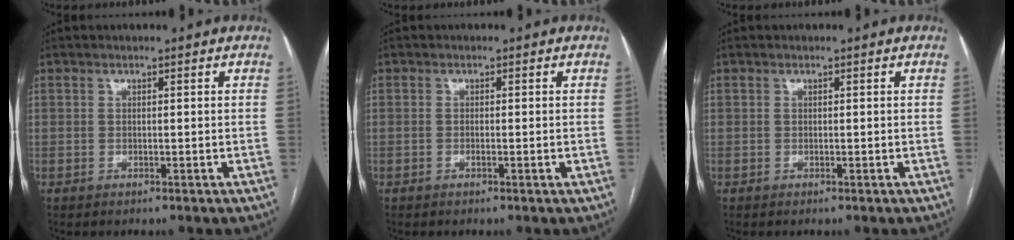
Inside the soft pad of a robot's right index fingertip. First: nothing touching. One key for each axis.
{"total": 1.1, "fx": -0.3, "fy": 0.3, "fz": 1.0, "tx": -0.017, "ty": 0.000, "tz": -0.005}
{"total": 0.0}